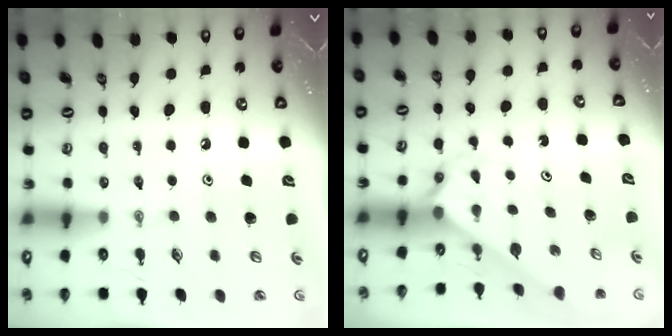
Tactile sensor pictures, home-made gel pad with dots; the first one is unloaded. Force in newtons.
{"total": 2.1, "press": 2.1, "slide": 0.1}